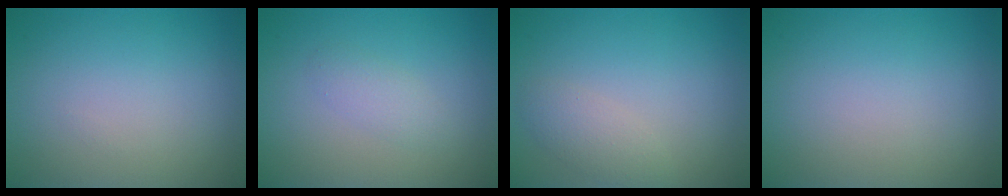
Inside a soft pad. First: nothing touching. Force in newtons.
{"total": 1.5, "press": 1.5, "slide": 0.1}
{"total": 1.9, "press": 1.9, "slide": 0.1}
{"total": 0.0}